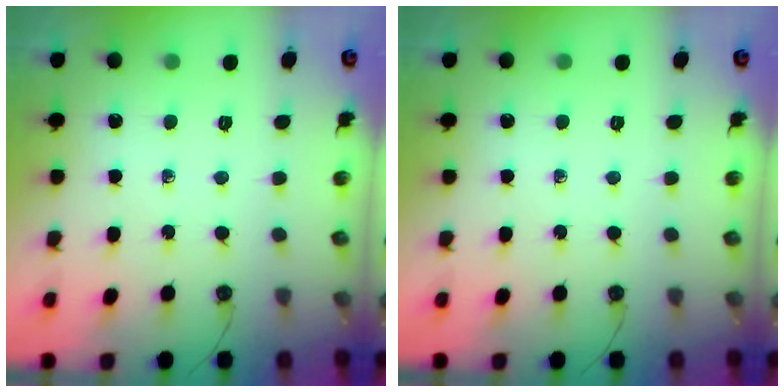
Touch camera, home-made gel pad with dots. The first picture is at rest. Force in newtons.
{"total": 0.0}